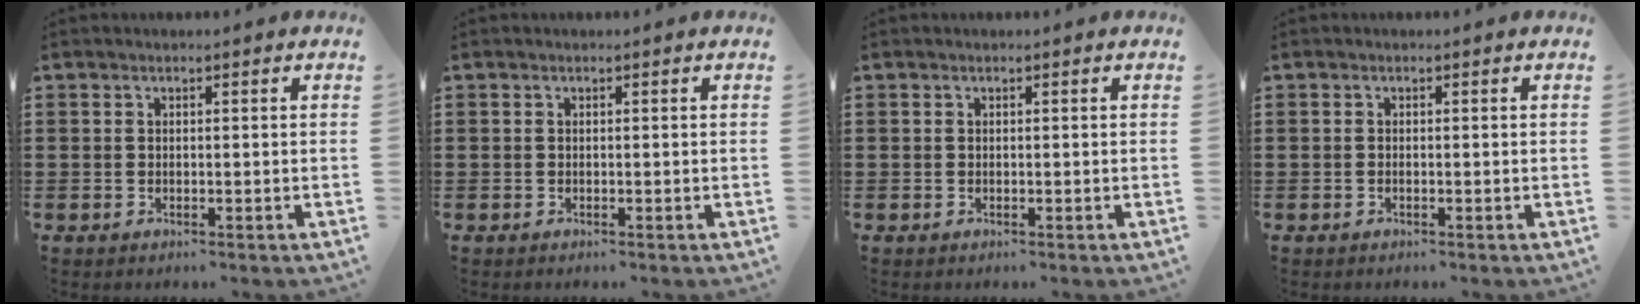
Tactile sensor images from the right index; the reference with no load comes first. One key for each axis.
{"total": 0.0}
{"total": 0.0}
{"total": 0.0}